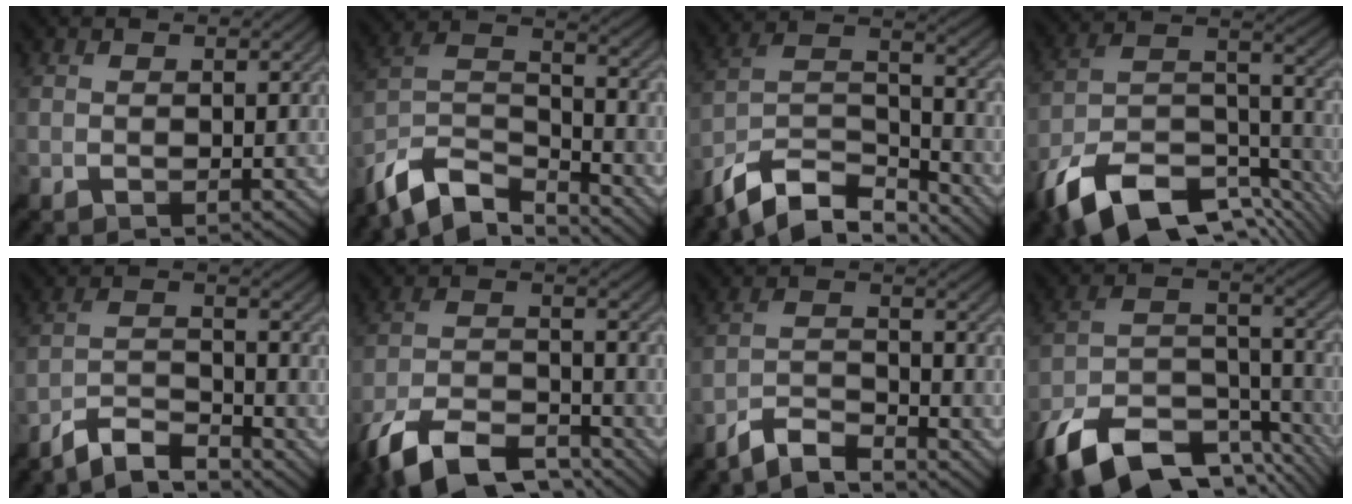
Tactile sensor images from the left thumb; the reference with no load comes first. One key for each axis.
{"total": 11.3, "fx": -8.7, "fy": 4.4, "fz": 5.7, "tx": -0.129, "ty": 0.007, "tz": -0.172}
{"total": 11.9, "fx": -9.0, "fy": 4.5, "fz": 6.4, "tx": -0.139, "ty": 0.003, "tz": -0.166}
{"total": 15.6, "fx": -10.5, "fy": 6.4, "fz": 9.5, "tx": -0.211, "ty": -0.015, "tz": -0.179}
{"total": 5.7, "fx": -5.1, "fy": 1.1, "fz": 2.3, "tx": -0.050, "ty": 0.000, "tz": -0.104}
{"total": 11.8, "fx": -8.9, "fy": 4.3, "fz": 6.5, "tx": -0.130, "ty": -0.005, "tz": -0.176}
{"total": 5.0, "fx": -4.5, "fy": 0.8, "fz": 2.1, "tx": -0.046, "ty": 0.002, "tz": -0.095}
{"total": 15.6, "fx": -11.0, "fy": 6.7, "fz": 8.8, "tx": -0.194, "ty": -0.013, "tz": -0.187}